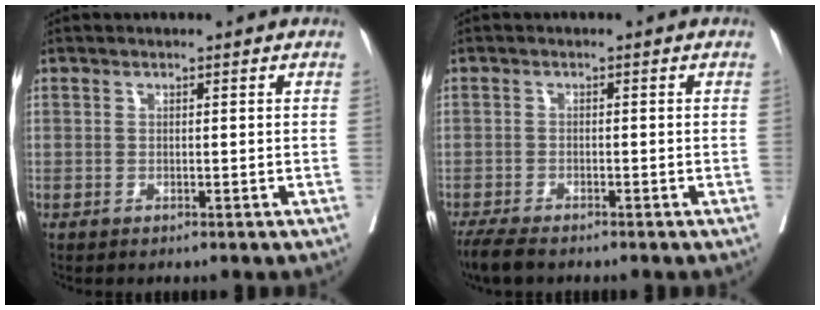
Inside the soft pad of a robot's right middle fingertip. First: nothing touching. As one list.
[{"total": 4.2, "force": [-3.5, 0.8, 2.2], "torque": [-0.043, -0.013, -0.059]}]